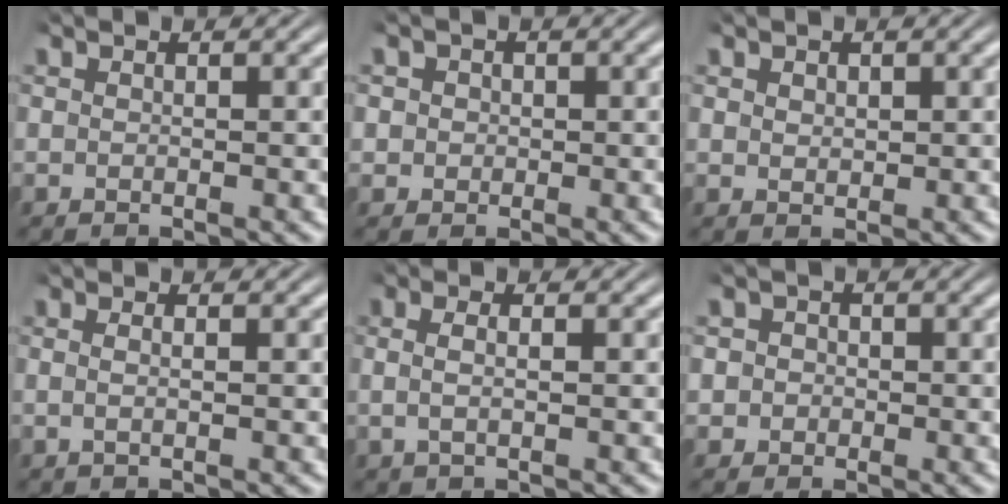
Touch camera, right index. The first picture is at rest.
{"total": 2.5, "force": [0.1, 2.4, 0.6], "torque": [-0.021, -0.005, 0.000]}
{"total": 0.7, "force": [0.4, 0.3, 0.4], "torque": [-0.006, -0.008, 0.018]}
{"total": 1.0, "force": [-0.1, 0.0, 1.0], "torque": [-0.024, -0.005, 0.001]}
{"total": 2.1, "force": [0.1, 0.7, 1.9], "torque": [-0.042, -0.002, 0.003]}
{"total": 3.2, "force": [-0.6, 3.1, 0.5], "torque": [-0.015, -0.007, -0.017]}